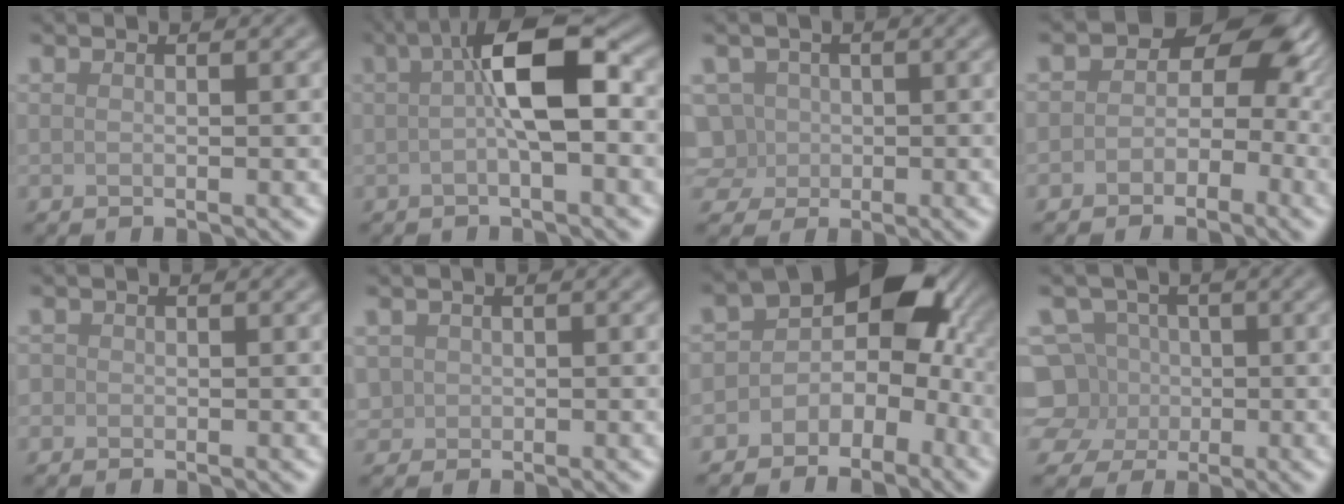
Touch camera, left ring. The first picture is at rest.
{"total": 6.0, "force": [0.1, 1.5, 5.8], "torque": [-0.099, 0.018, -0.005]}
{"total": 4.3, "force": [-0.6, 4.1, 1.2], "torque": [-0.021, 0.022, -0.017]}
{"total": 4.7, "force": [-0.9, 3.6, 2.8], "torque": [-0.019, 0.007, -0.029]}
{"total": 0.6, "force": [-0.5, 0.2, -0.3], "torque": [0.005, -0.002, -0.006]}
{"total": 1.0, "force": [-0.1, 0.9, -0.2], "torque": [-0.001, -0.003, 0.005]}
{"total": 7.5, "force": [-1.7, 5.2, 5.2], "torque": [-0.046, 0.020, -0.044]}
{"total": 6.7, "force": [-1.7, 6.2, 2.0], "torque": [-0.039, 0.014, -0.053]}